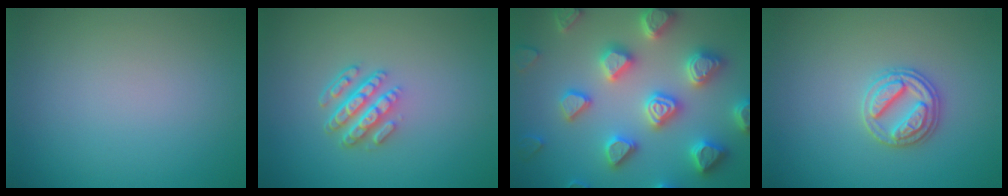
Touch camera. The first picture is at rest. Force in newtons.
{"total": 4.3, "press": 3.1, "slide": 2.9}
{"total": 7.3, "press": 7.1, "slide": 1.6}
{"total": 2.8, "press": 2.8, "slide": 0.2}